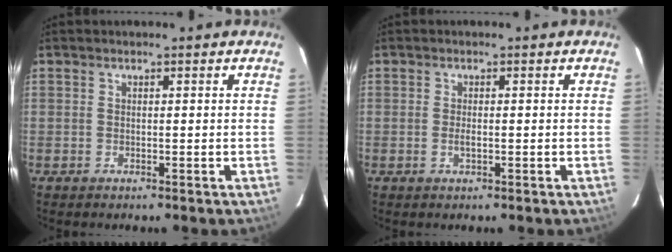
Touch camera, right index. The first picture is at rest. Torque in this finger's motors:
{"motor_torque": [0.51, -0.10, 0.22, 0.04]}